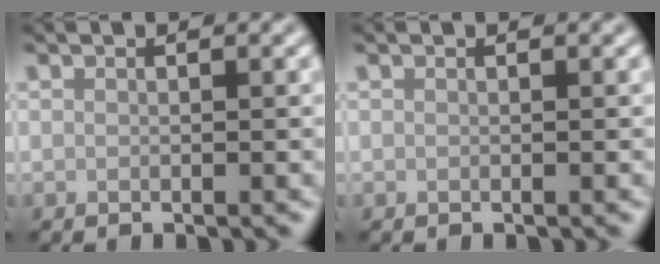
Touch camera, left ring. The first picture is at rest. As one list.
[{"total": 0.0}]